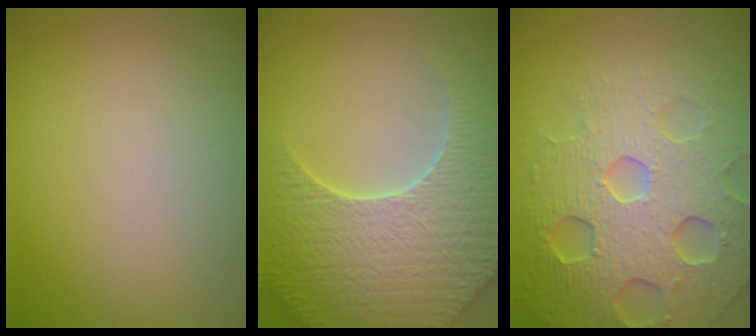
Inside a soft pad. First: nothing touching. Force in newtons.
{"total": 7.8, "press": 7.5, "slide": 2.0}
{"total": 7.3, "press": 7.1, "slide": 1.5}